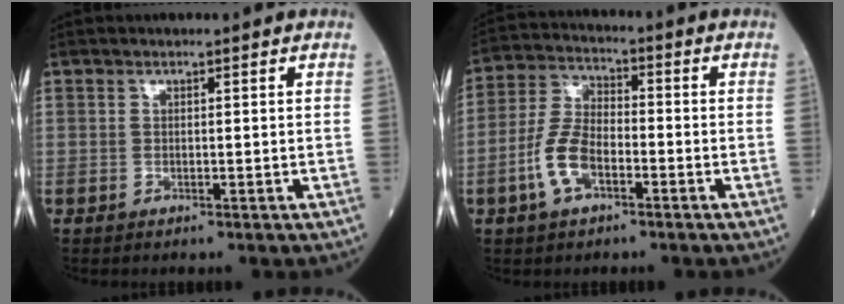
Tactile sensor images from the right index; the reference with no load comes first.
{"total": 7.7, "force": [-3.1, 3.6, 6.1], "torque": [-0.144, 0.008, -0.065]}